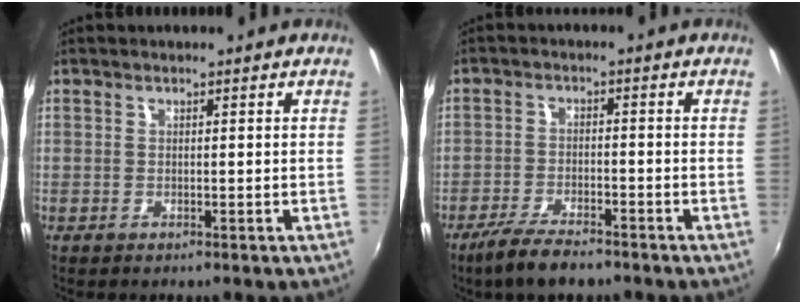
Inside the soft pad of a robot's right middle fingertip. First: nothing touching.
{"total": 7.4, "force": [-5.8, 1.9, 4.1], "torque": [-0.106, -0.014, -0.106]}